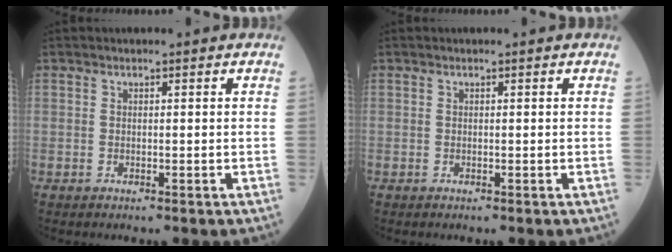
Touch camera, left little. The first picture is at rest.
{"total": 0.0}